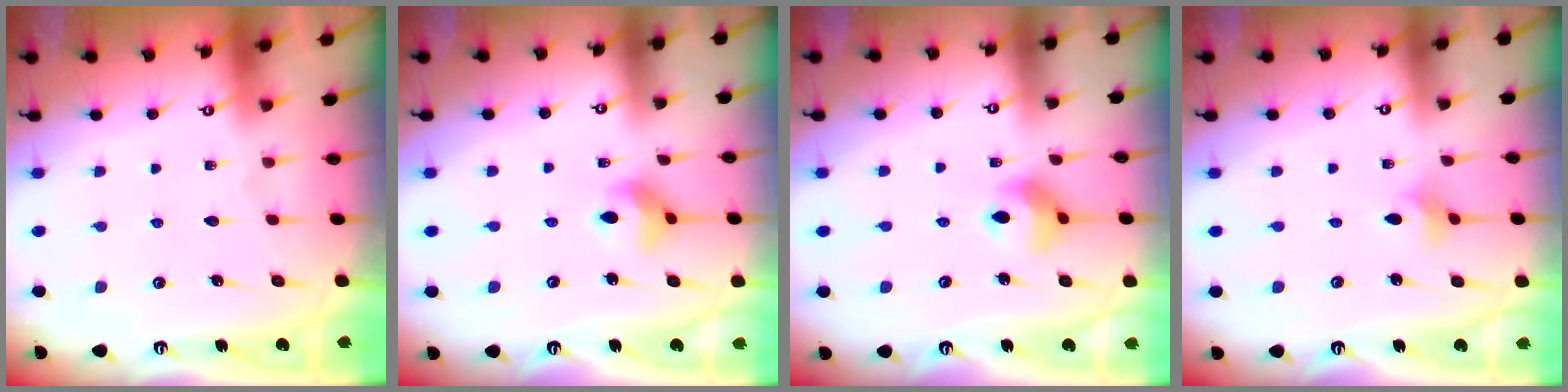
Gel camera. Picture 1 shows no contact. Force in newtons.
{"total": 7.5, "press": 7.4, "slide": 1.0}
{"total": 8.9, "press": 8.9, "slide": 1.1}
{"total": 1.9, "press": 1.9, "slide": 0.4}